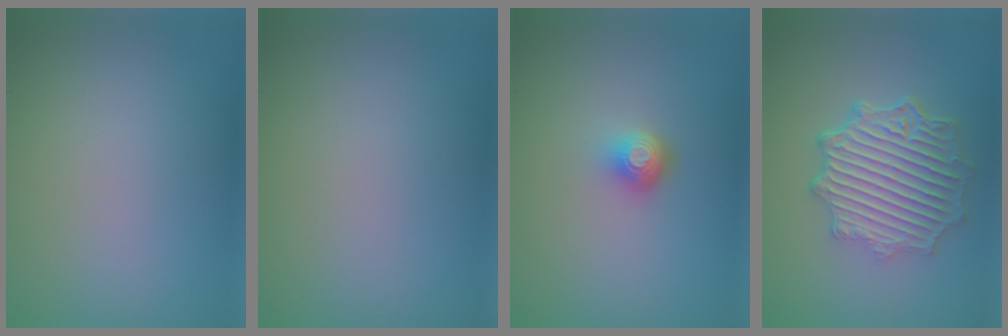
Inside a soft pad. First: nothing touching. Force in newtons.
{"total": 0.0}
{"total": 2.2, "press": 1.5, "slide": 1.6}
{"total": 6.6, "press": 5.1, "slide": 4.1}